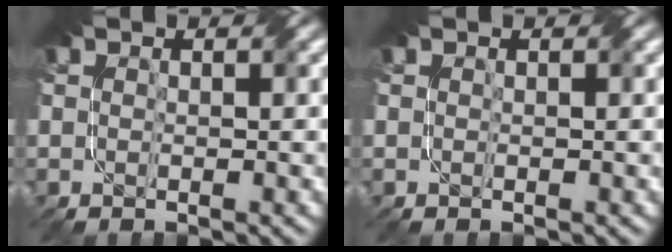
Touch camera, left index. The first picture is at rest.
{"total": 0.0}